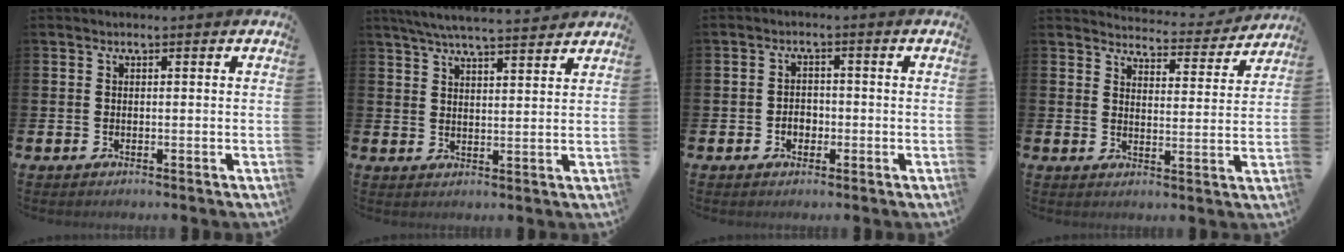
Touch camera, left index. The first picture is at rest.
{"total": 5.7, "force": [5.4, 0.2, 1.6], "torque": [-0.045, -0.023, 0.097]}
{"total": 2.2, "force": [-0.7, 1.7, 1.1], "torque": [-0.008, -0.001, -0.020]}
{"total": 4.2, "force": [4.2, 0.6, 0.4], "torque": [-0.012, -0.035, 0.069]}